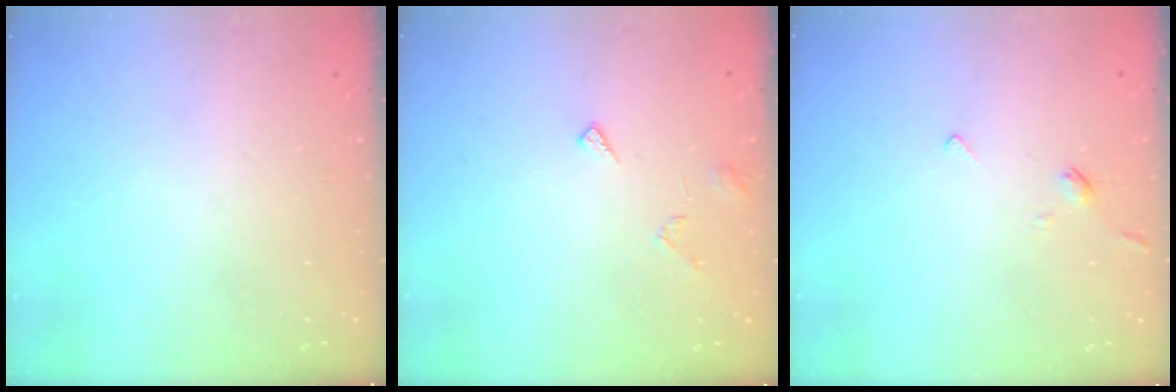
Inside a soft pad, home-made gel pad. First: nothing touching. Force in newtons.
{"total": 5.4, "press": 5.4, "slide": 0.5}
{"total": 2.4, "press": 2.3, "slide": 0.6}